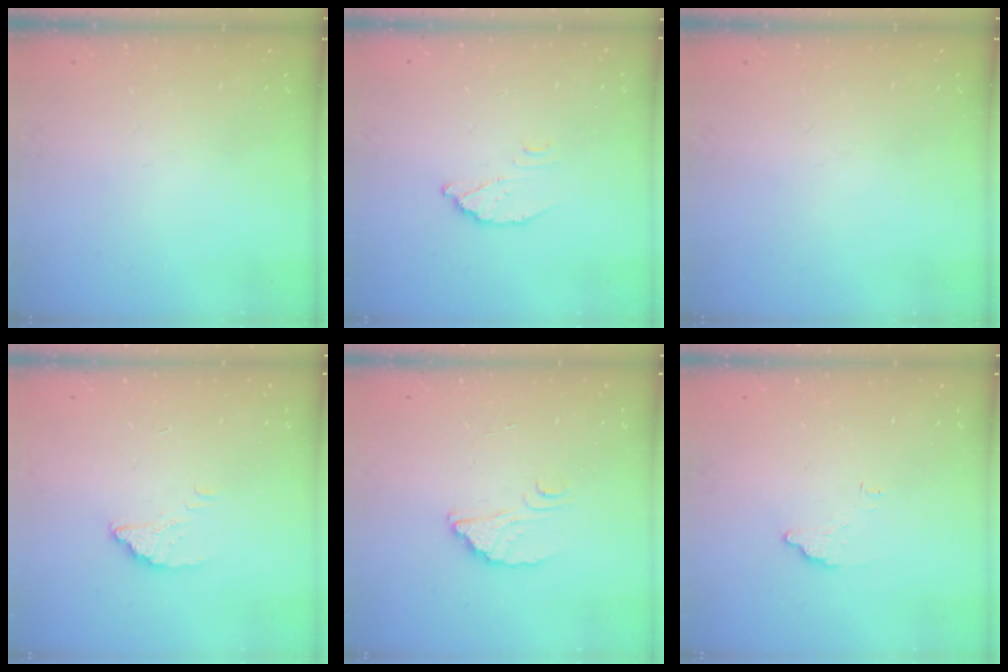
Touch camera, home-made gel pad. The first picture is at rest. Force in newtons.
{"total": 3.7, "press": 3.7, "slide": 0.4}
{"total": 0.0}
{"total": 2.1, "press": 2.1, "slide": 0.2}
{"total": 2.6, "press": 2.6, "slide": 0.1}
{"total": 3.9, "press": 3.8, "slide": 0.3}